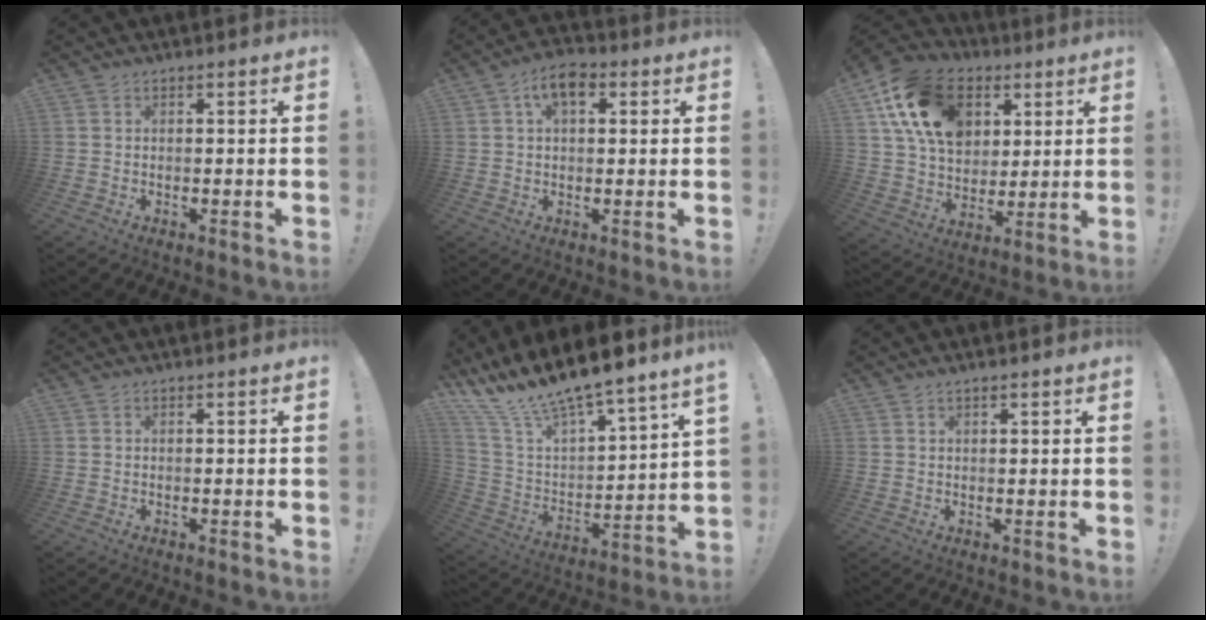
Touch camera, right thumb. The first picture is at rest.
{"total": 7.4, "force": [2.8, 4.3, 5.4], "torque": [-0.087, 0.005, 0.050]}
{"total": 20.7, "force": [8.2, 14.5, 12.2], "torque": [-0.207, -0.020, 0.157]}
{"total": 0.0}
{"total": 12.3, "force": [10.5, 2.1, 6.1], "torque": [-0.121, -0.095, 0.175]}
{"total": 0.8, "force": [0.6, -0.2, 0.5], "torque": [-0.018, 0.003, 0.013]}